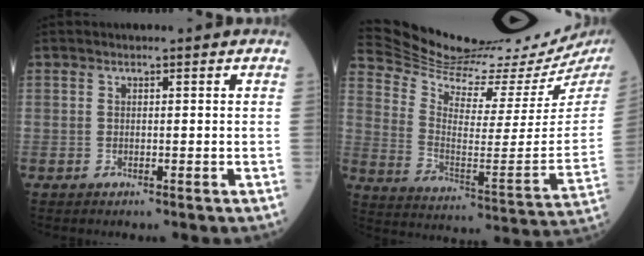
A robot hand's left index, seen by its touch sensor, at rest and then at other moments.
{"total": 26.4, "force": [24.1, 0.8, 10.8], "torque": [-0.184, -0.101, 0.346]}